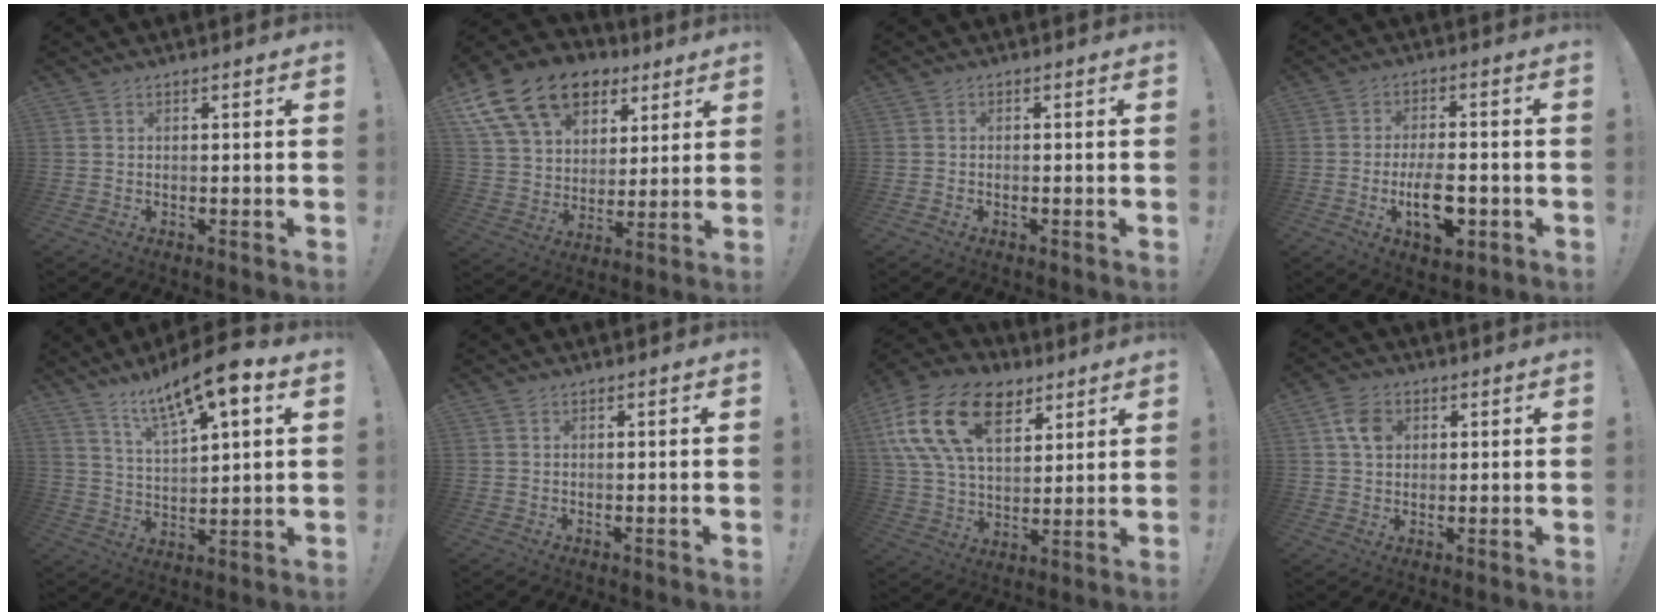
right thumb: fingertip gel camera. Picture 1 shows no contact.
{"total": 19.9, "force": [11.3, 13.0, 10.1], "torque": [-0.166, -0.058, 0.213]}
{"total": 1.0, "force": [-0.9, 0.4, 0.3], "torque": [-0.012, 0.006, -0.014]}
{"total": 12.0, "force": [-3.5, 5.9, 9.9], "torque": [-0.167, 0.005, -0.058]}
{"total": 13.1, "force": [8.3, 3.0, 9.7], "torque": [-0.169, -0.040, 0.135]}
{"total": 0.0}
{"total": 21.5, "force": [9.7, 13.7, 13.5], "torque": [-0.259, -0.040, 0.174]}
{"total": 6.8, "force": [2.3, 5.3, 3.5], "torque": [-0.061, 0.008, 0.046]}